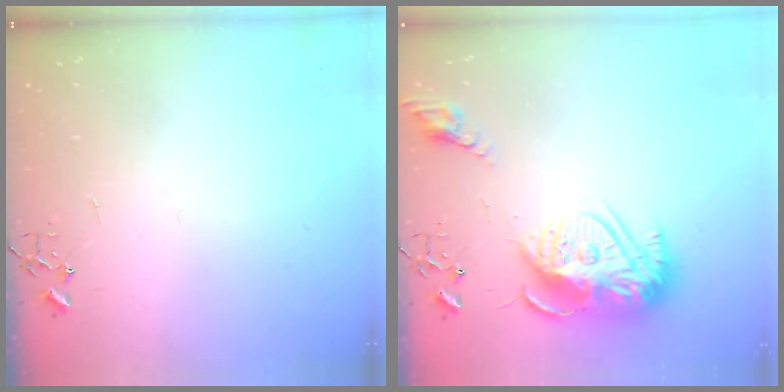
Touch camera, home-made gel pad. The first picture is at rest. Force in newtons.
{"total": 17.6, "press": 17.5, "slide": 1.6}